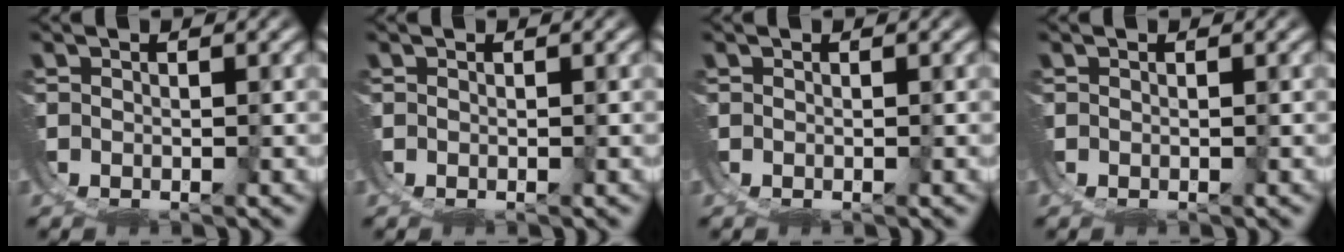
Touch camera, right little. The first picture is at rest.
{"total": 0.0}
{"total": 0.0}
{"total": 0.0}